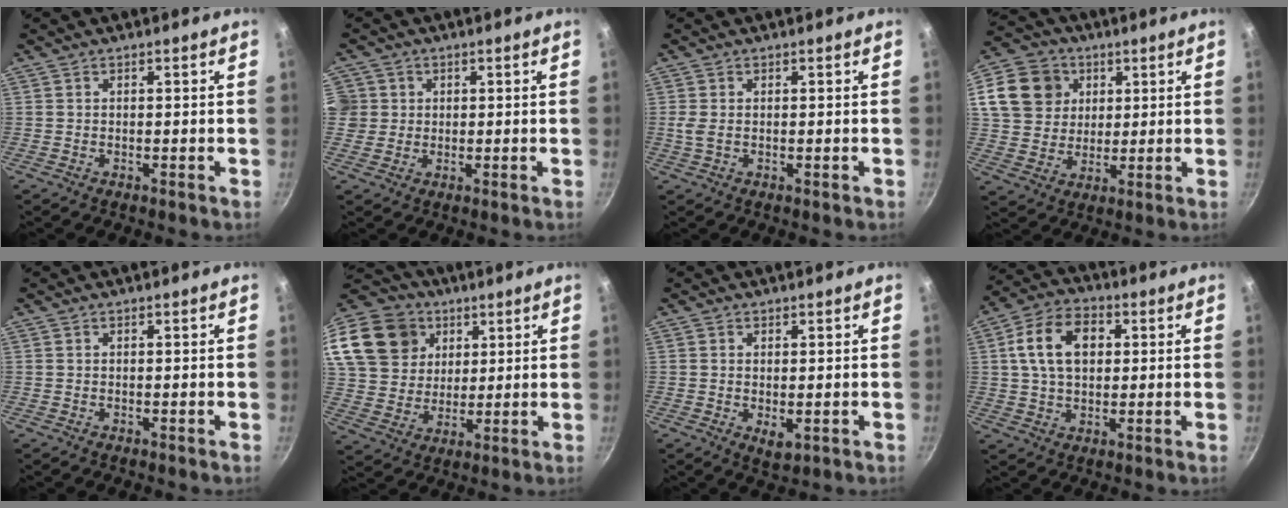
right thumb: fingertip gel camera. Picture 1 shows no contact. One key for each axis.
{"total": 4.8, "fx": 0.9, "fy": 4.6, "fz": 0.8, "tx": 0.016, "ty": 0.008, "tz": 0.013}
{"total": 1.7, "fx": 0.1, "fy": 0.7, "fz": 1.6, "tx": -0.036, "ty": -0.002, "tz": 0.002}
{"total": 14.5, "fx": 4.8, "fy": 12.2, "fz": 6.3, "tx": -0.107, "ty": 0.006, "tz": 0.084}
{"total": 0.0}
{"total": 21.5, "fx": 9.2, "fy": 16.9, "fz": 9.6, "tx": -0.202, "ty": 0.012, "tz": 0.176}
{"total": 2.9, "fx": -0.2, "fy": 1.7, "fz": 2.4, "tx": -0.039, "ty": -0.012, "tz": 0.001}
{"total": 12.4, "fx": 2.7, "fy": 8.4, "fz": 8.7, "tx": -0.137, "ty": 0.014, "tz": 0.036}